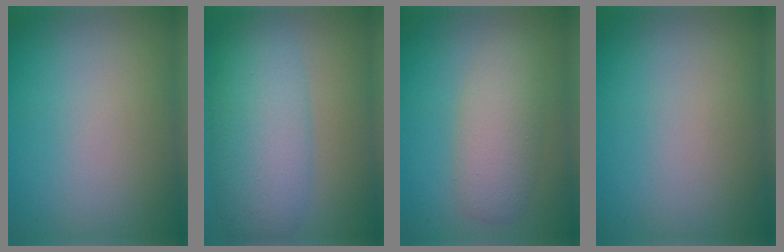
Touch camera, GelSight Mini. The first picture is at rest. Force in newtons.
{"total": 7.1, "press": 7.1, "slide": 0.1}
{"total": 3.9, "press": 3.9, "slide": 0.1}
{"total": 0.0}